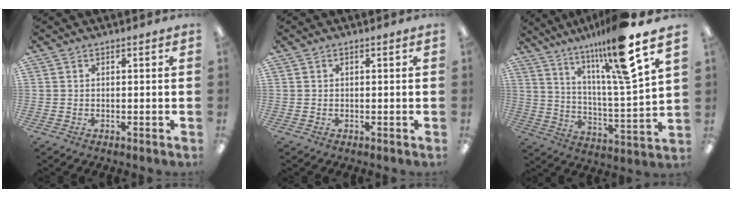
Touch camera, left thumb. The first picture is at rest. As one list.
[{"total": 0.0}, {"total": 16.6, "force": [11.7, 1.6, 11.8], "torque": [-0.208, -0.053, 0.178]}]